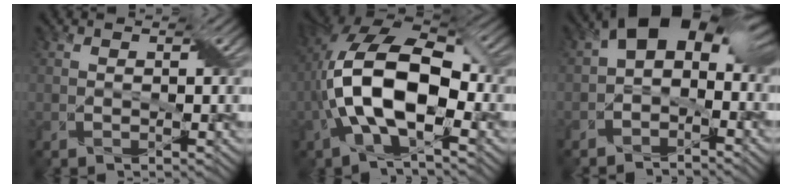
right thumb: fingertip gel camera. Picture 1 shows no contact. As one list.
[{"total": 14.2, "force": [-2.3, 6.7, 12.3], "torque": [-0.270, 0.005, -0.056]}, {"total": 10.7, "force": [0.2, 7.3, 7.8], "torque": [-0.107, -0.001, 0.004]}]